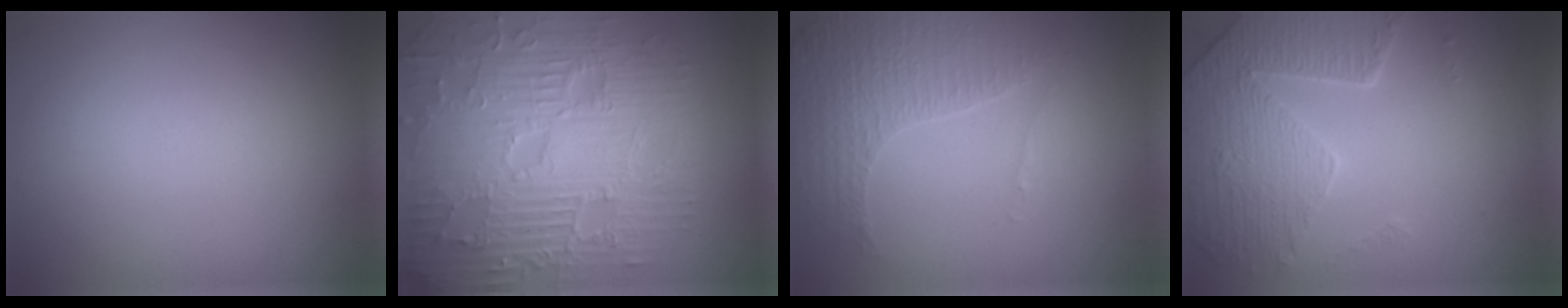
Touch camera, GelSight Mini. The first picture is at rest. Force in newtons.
{"total": 11.7, "press": 7.6, "slide": 8.8}
{"total": 4.3, "press": 3.1, "slide": 3.0}
{"total": 5.0, "press": 4.5, "slide": 2.1}